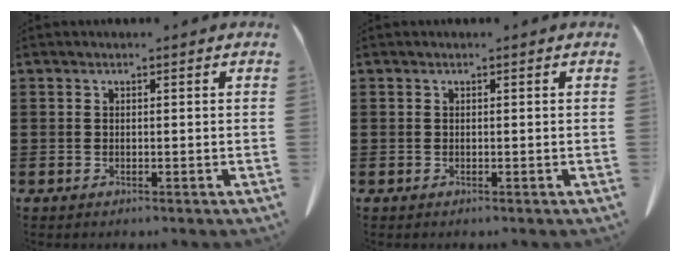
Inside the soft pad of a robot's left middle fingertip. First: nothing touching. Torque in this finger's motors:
{"motor_torque": [-0.02, 0.02, 0.00, 0.00]}